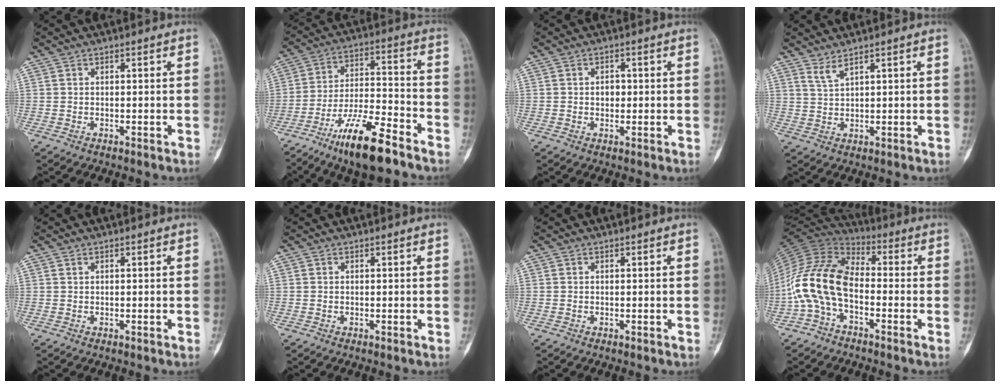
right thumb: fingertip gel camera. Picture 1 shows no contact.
{"total": 15.3, "force": [-10.4, 3.9, 10.6], "torque": [-0.194, 0.065, -0.181]}
{"total": 2.2, "force": [0.0, 1.7, 1.4], "torque": [-0.010, 0.004, -0.001]}
{"total": 2.6, "force": [2.1, 0.2, 1.5], "torque": [-0.036, -0.018, 0.049]}
{"total": 0.0}
{"total": 0.0}
{"total": 0.0}
{"total": 13.3, "force": [-3.2, 7.8, 10.3], "torque": [-0.209, 0.052, -0.074]}